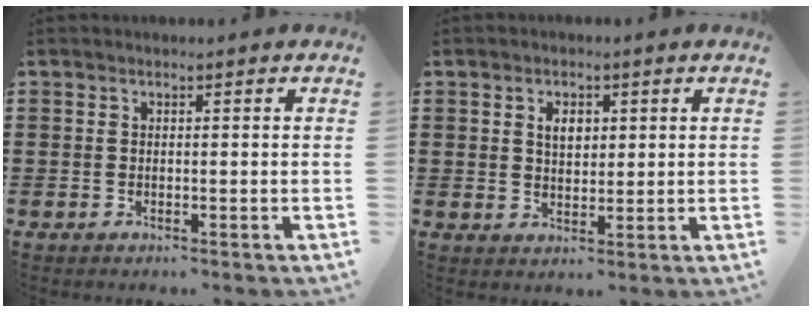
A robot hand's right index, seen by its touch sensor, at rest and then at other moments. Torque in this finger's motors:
{"motor_torque": [0.36, 0.36, 0.23, 0.03]}